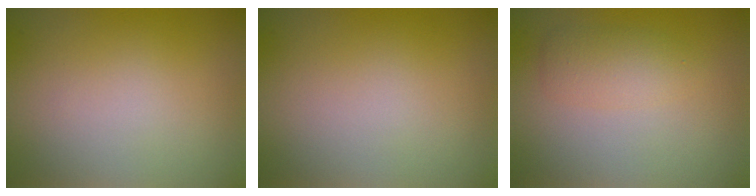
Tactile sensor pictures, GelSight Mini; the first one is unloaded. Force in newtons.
{"total": 0.0}
{"total": 2.3, "press": 2.2, "slide": 0.2}